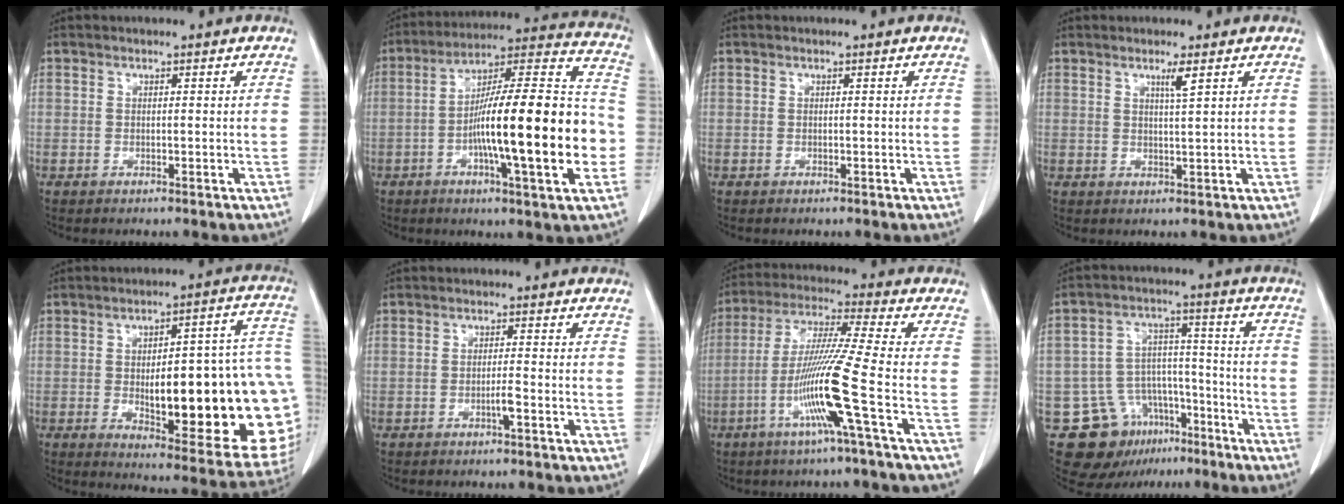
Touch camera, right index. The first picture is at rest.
{"total": 21.9, "force": [-4.4, 2.0, 21.3], "torque": [-0.313, 0.015, -0.069]}
{"total": 0.0}
{"total": 2.2, "force": [1.2, -0.3, 1.7], "torque": [-0.036, -0.006, 0.022]}
{"total": 26.2, "force": [-3.1, 6.5, 25.2], "torque": [-0.247, 0.025, -0.018]}
{"total": 1.5, "force": [-0.7, -0.2, 1.3], "torque": [-0.025, 0.000, -0.011]}
{"total": 12.2, "force": [-4.3, -2.4, 11.2], "torque": [-0.221, -0.013, -0.087]}
{"total": 12.5, "force": [-7.3, 9.0, 4.4], "torque": [-0.073, 0.047, -0.105]}